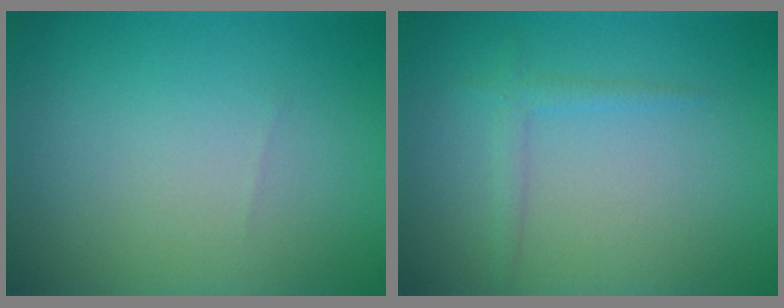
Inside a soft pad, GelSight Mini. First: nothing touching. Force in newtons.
{"total": 1.4, "press": 1.4, "slide": 0.0}